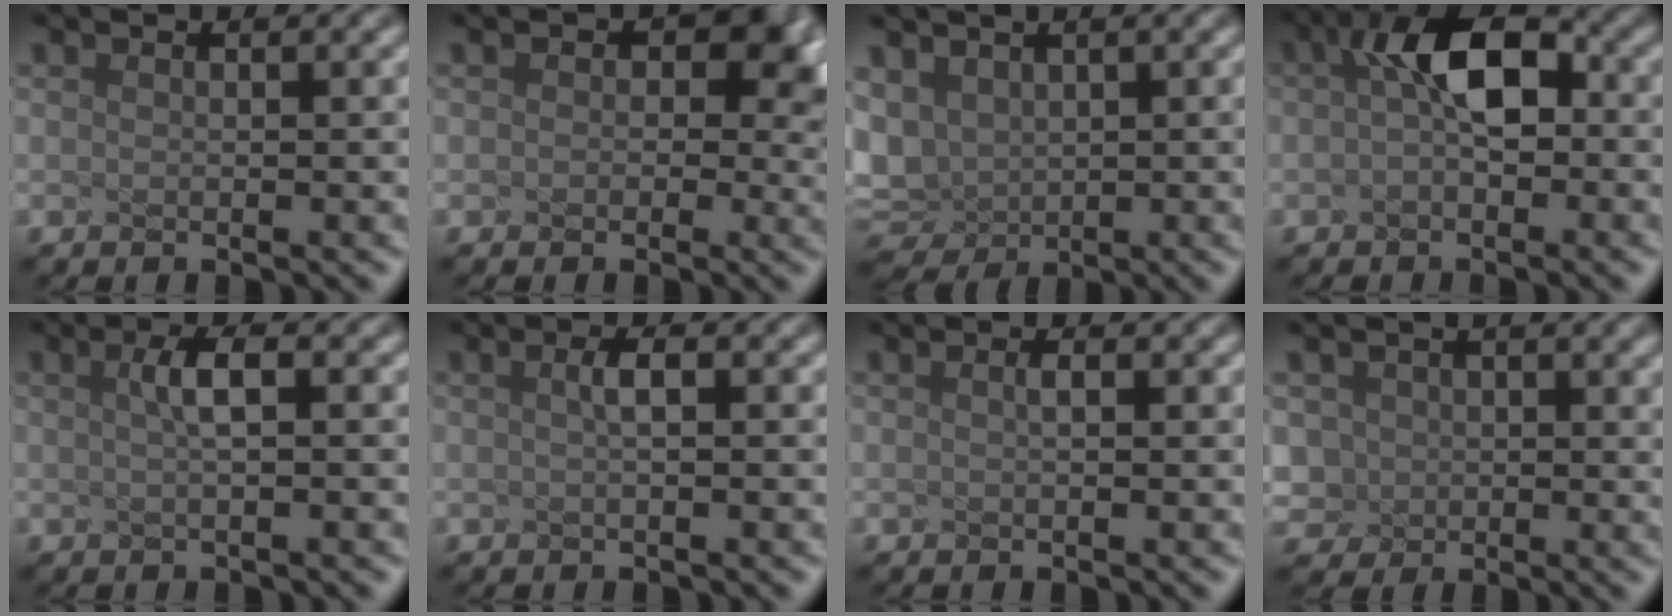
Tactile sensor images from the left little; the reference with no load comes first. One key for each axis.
{"total": 4.0, "fx": 0.3, "fy": 2.6, "fz": 3.0, "tx": -0.060, "ty": -0.010, "tz": 0.047}
{"total": 1.2, "fx": 0.0, "fy": 1.0, "fz": 0.7, "tx": -0.060, "ty": -0.008, "tz": 0.045}
{"total": 3.4, "fx": -0.8, "fy": 1.2, "fz": 3.1, "tx": -0.085, "ty": 0.003, "tz": 0.017}
{"total": 1.6, "fx": -1.0, "fy": -0.6, "fz": 1.1, "tx": -0.044, "ty": -0.002, "tz": 0.017}
{"total": 1.4, "fx": -1.1, "fy": -0.7, "fz": 0.3, "tx": -0.033, "ty": -0.002, "tz": 0.014}
{"total": 0.9, "fx": -0.8, "fy": -0.5, "fz": -0.1, "tx": -0.013, "ty": -0.010, "tz": 0.011}
{"total": 1.1, "fx": -0.4, "fy": 0.8, "fz": -0.5, "tx": -0.039, "ty": -0.009, "tz": 0.034}